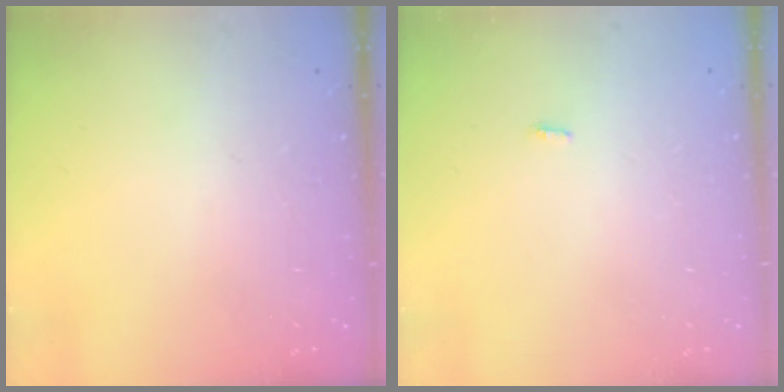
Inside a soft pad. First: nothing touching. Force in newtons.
{"total": 2.8, "press": 1.8, "slide": 2.2}